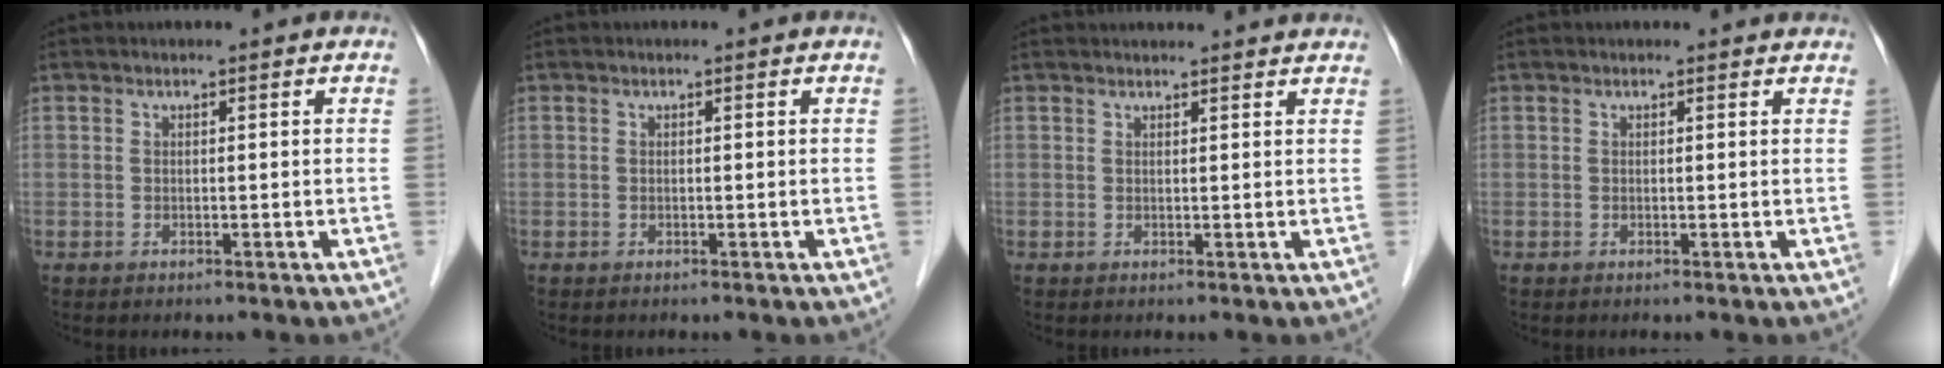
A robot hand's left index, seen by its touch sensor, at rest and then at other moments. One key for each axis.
{"total": 0.0}
{"total": 7.8, "fx": 7.5, "fy": 0.9, "fz": 2.0, "tx": -0.020, "ty": 0.028, "tz": 0.076}
{"total": 2.0, "fx": 1.9, "fy": 0.4, "fz": 0.3, "tx": -0.013, "ty": 0.012, "tz": 0.015}